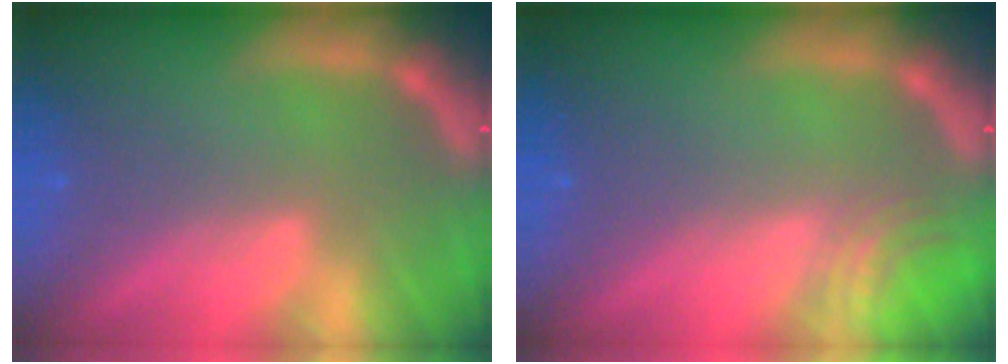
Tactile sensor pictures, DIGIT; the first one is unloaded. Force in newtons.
{"total": 2.5}